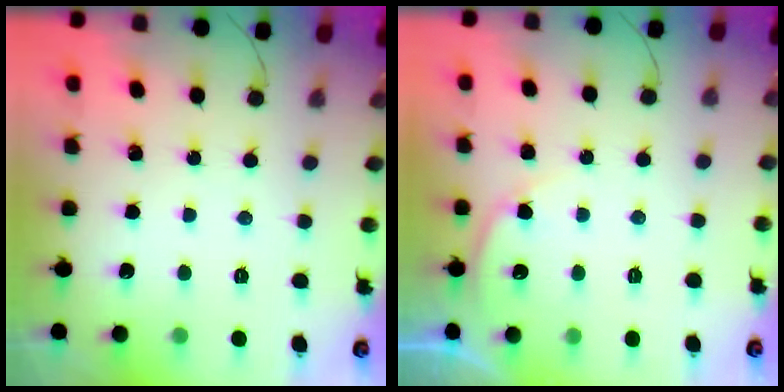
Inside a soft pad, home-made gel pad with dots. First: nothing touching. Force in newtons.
{"total": 3.6, "press": 3.5, "slide": 0.5}